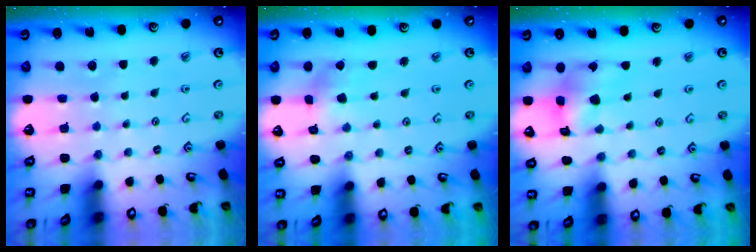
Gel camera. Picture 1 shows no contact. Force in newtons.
{"total": 1.4, "press": 1.4, "slide": 0.2}
{"total": 11.2, "press": 11.1, "slide": 1.2}